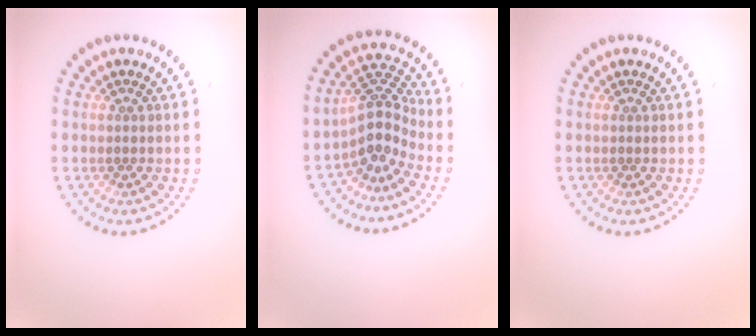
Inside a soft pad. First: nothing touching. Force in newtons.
{"total": 3.8, "press": 2.7, "slide": 2.7}
{"total": 0.0}